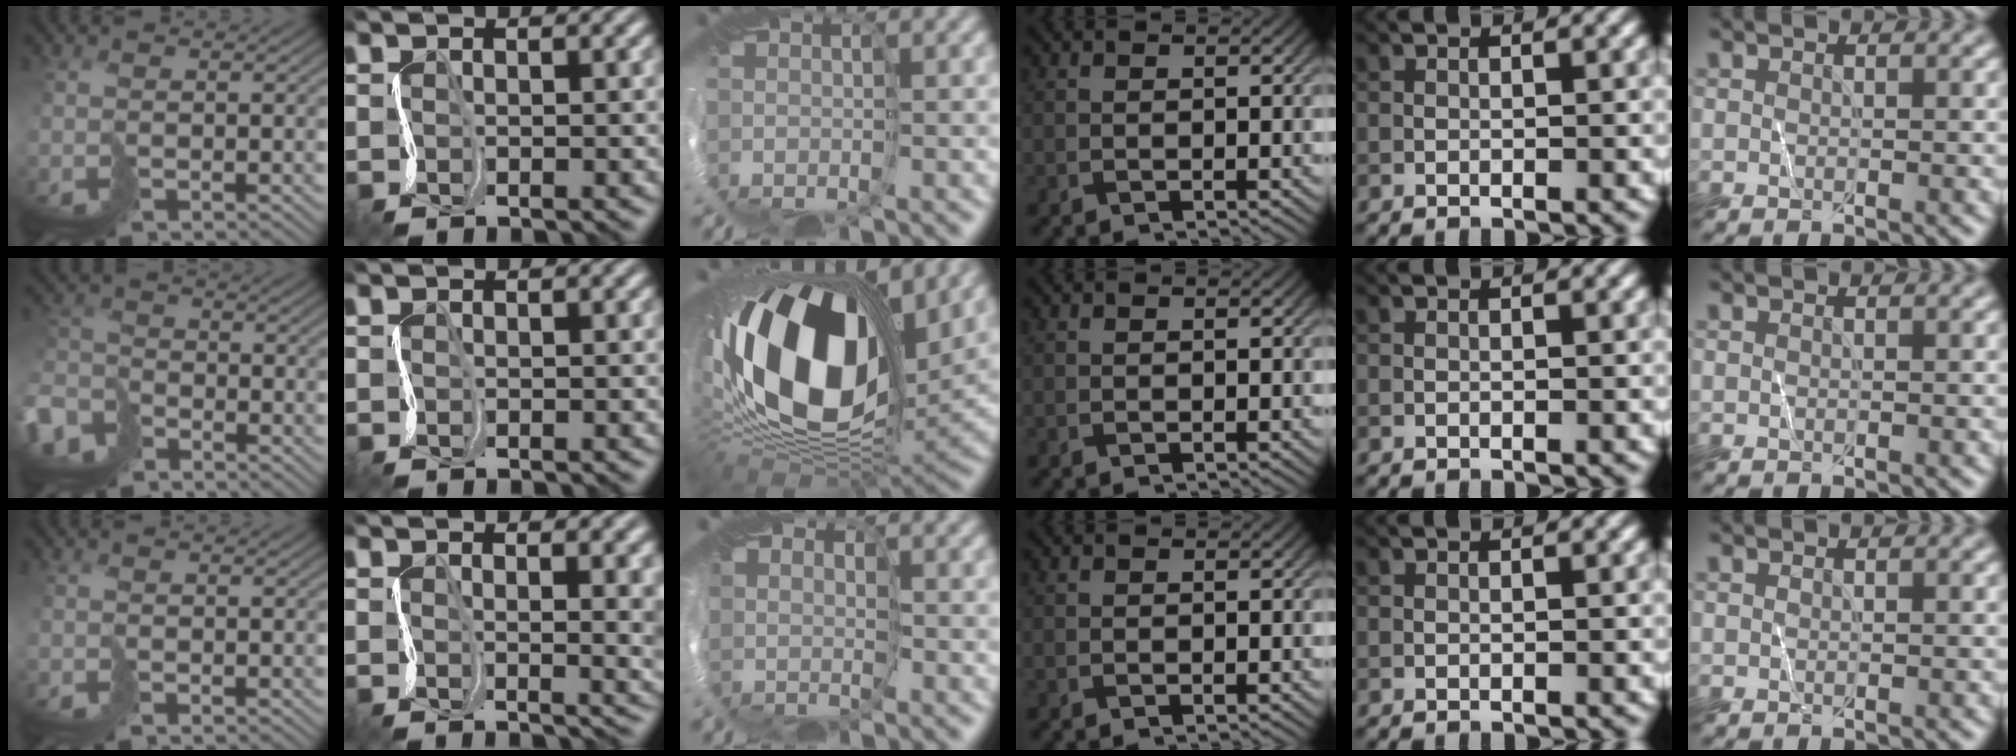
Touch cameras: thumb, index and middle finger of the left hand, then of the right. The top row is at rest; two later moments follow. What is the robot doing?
{"motion": "cut", "object": "bubble wrap"}